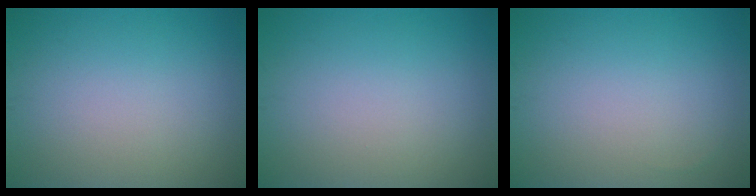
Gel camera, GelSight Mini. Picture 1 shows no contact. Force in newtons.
{"total": 0.0}
{"total": 0.0}